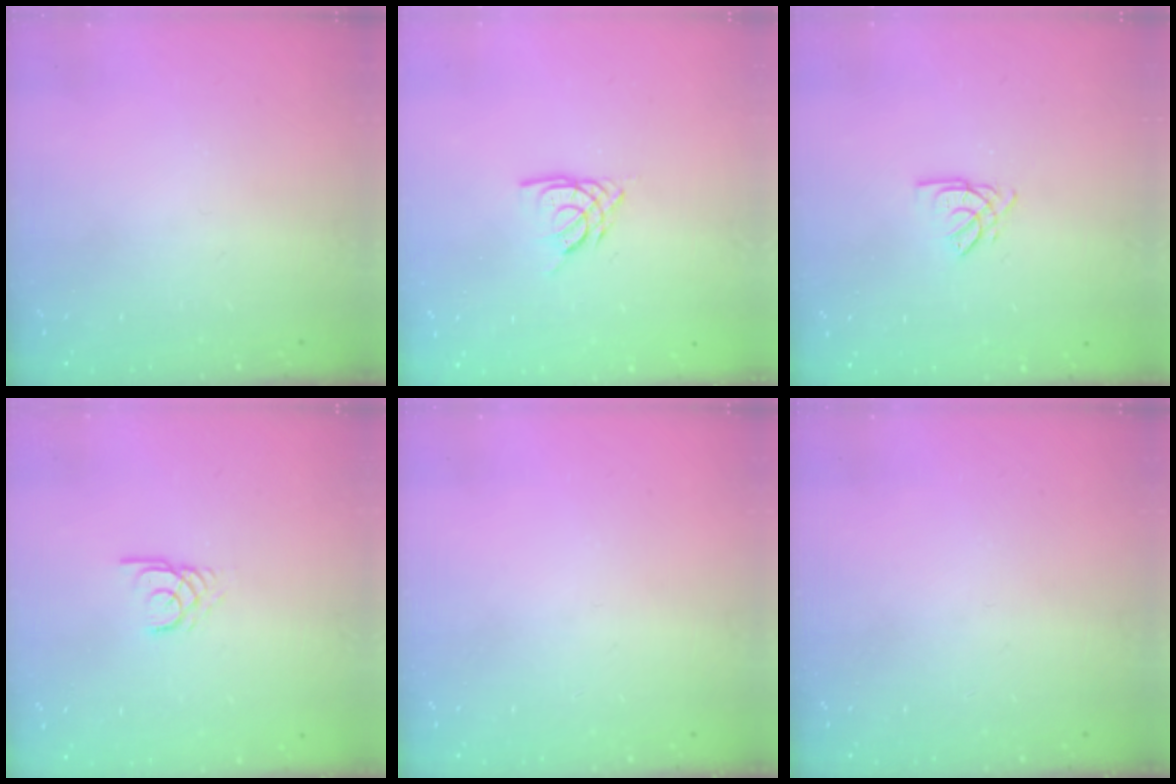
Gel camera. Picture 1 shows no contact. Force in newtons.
{"total": 4.7, "press": 4.7, "slide": 0.4}
{"total": 2.6, "press": 2.6, "slide": 0.1}
{"total": 2.1, "press": 2.1, "slide": 0.0}
{"total": 0.0}
{"total": 0.0}